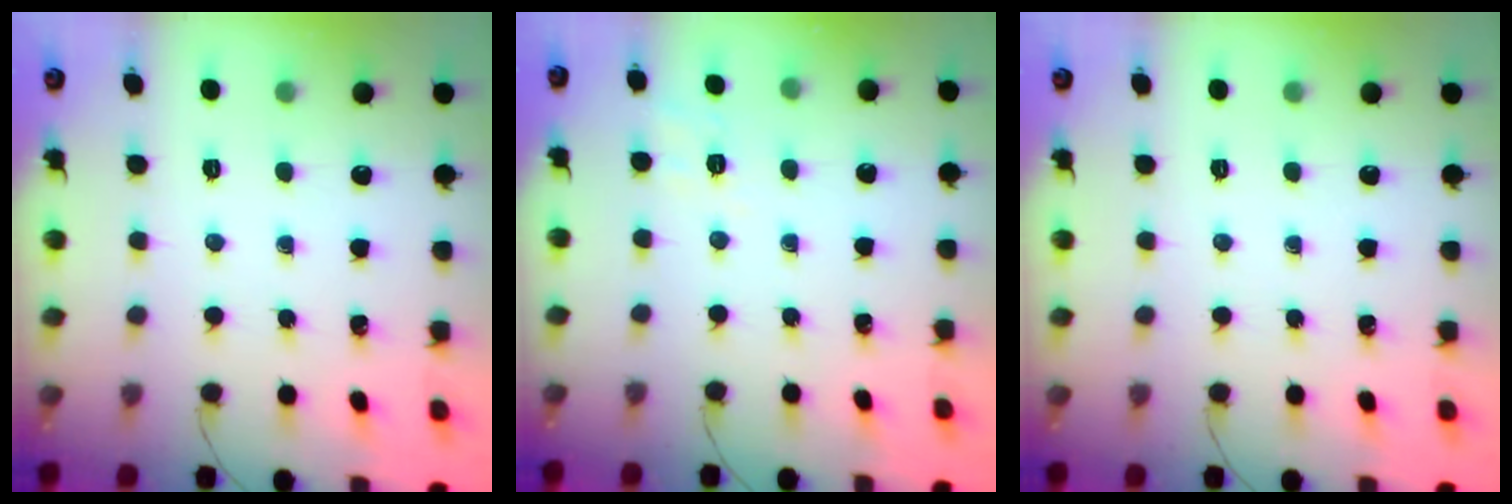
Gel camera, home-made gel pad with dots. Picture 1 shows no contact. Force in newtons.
{"total": 2.3, "press": 1.4, "slide": 1.9}
{"total": 0.0}